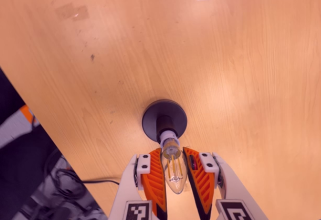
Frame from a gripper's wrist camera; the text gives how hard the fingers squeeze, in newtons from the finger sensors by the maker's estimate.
{"total": 15.0, "left": 14.1, "right": 15.8}